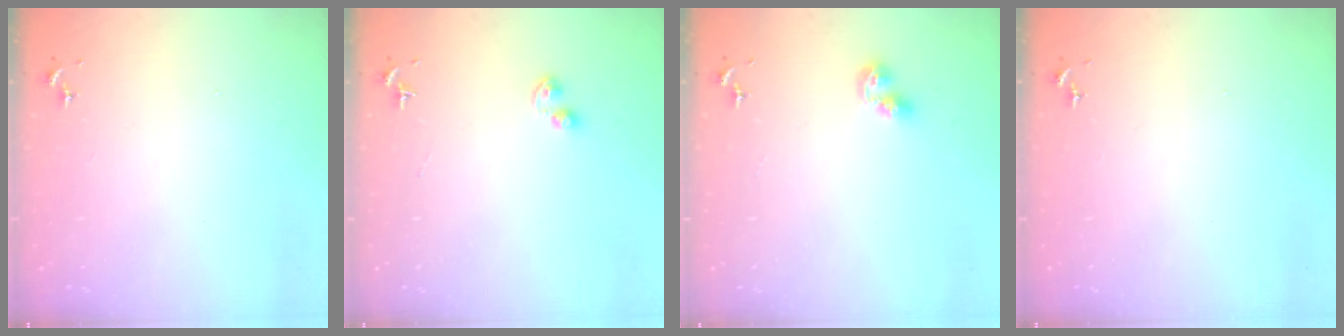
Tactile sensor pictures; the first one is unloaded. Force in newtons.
{"total": 3.3, "press": 3.2, "slide": 0.8}
{"total": 6.0, "press": 6.0, "slide": 0.3}
{"total": 0.0}